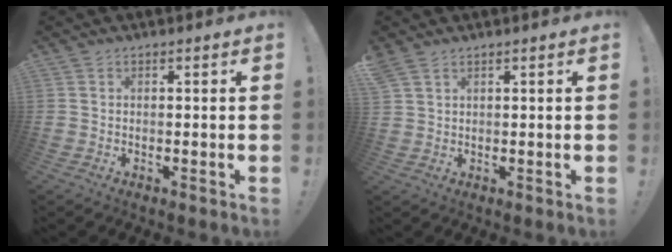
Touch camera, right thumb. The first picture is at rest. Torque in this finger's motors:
{"motor_torque": [-0.04, 0.03, 0.40, 0.29, 0.09]}